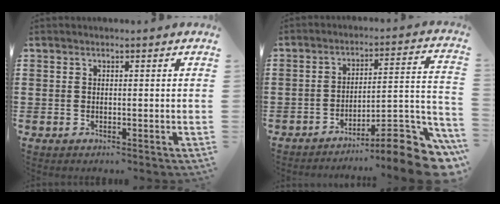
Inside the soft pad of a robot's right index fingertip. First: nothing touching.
{"total": 9.1, "force": [-7.0, 1.1, 5.8], "torque": [-0.073, 0.005, -0.133]}